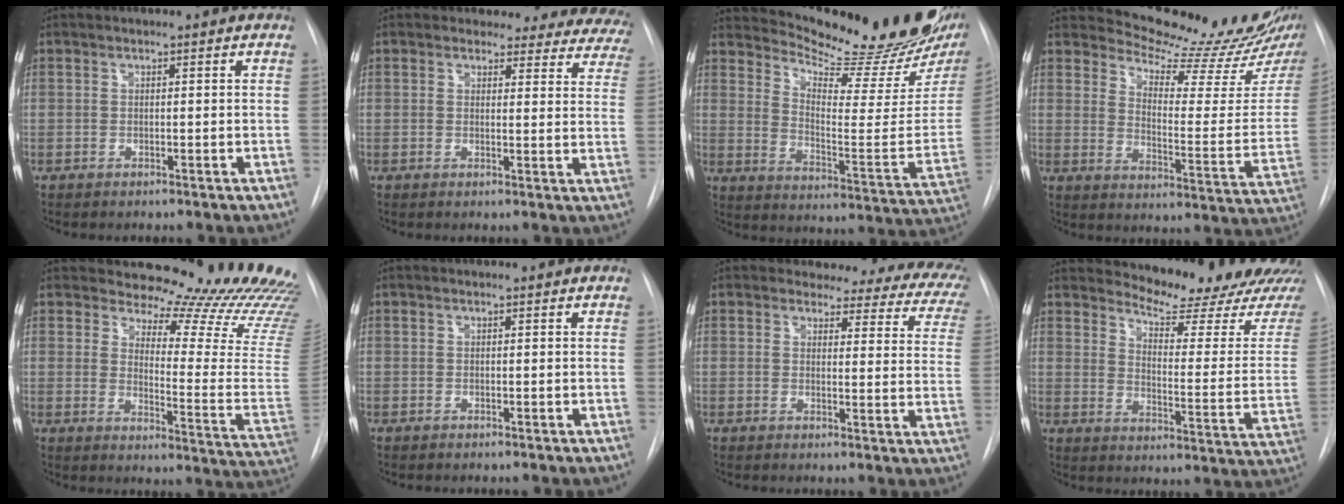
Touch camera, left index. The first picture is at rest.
{"total": 15.7, "force": [14.4, 5.9, 2.2], "torque": [0.002, -0.057, 0.128]}
{"total": 22.0, "force": [19.5, 1.7, 10.1], "torque": [-0.155, -0.109, 0.255]}
{"total": 16.3, "force": [15.5, 0.2, 5.2], "torque": [-0.076, -0.114, 0.194]}
{"total": 22.4, "force": [21.0, 3.9, 6.4], "torque": [-0.073, -0.152, 0.228]}
{"total": 0.0}
{"total": 14.4, "force": [12.6, 5.5, 4.4], "torque": [-0.018, -0.052, 0.102]}
{"total": 17.5, "force": [16.8, 1.2, 4.7], "torque": [-0.063, -0.117, 0.198]}